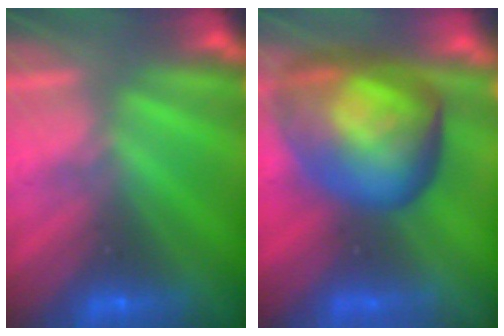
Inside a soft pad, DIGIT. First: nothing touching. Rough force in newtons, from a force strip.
{"total": 7.9}